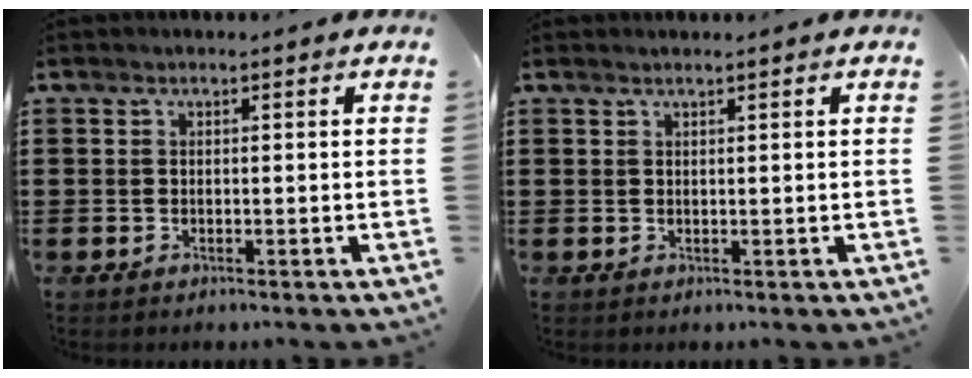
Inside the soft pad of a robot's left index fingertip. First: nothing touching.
{"total": 0.7, "force": [0.5, -0.1, 0.4], "torque": [-0.007, -0.002, 0.011]}